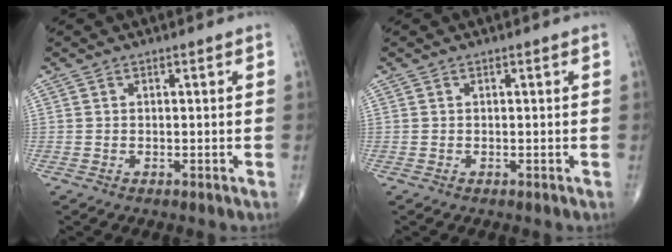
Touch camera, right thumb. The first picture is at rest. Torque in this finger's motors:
{"motor_torque": [-0.48, 0.48, -0.18, 0.18, 0.00]}